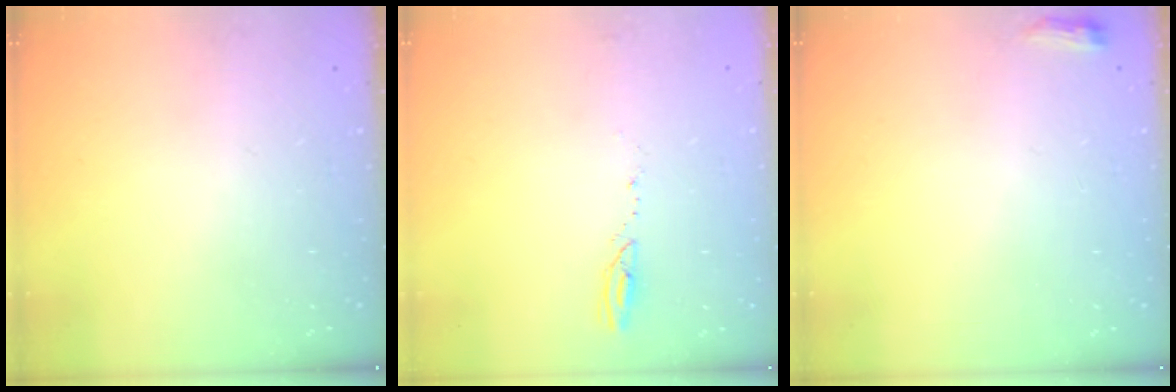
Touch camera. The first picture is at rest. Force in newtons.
{"total": 2.6, "press": 2.6, "slide": 0.3}
{"total": 4.7, "press": 4.6, "slide": 0.8}